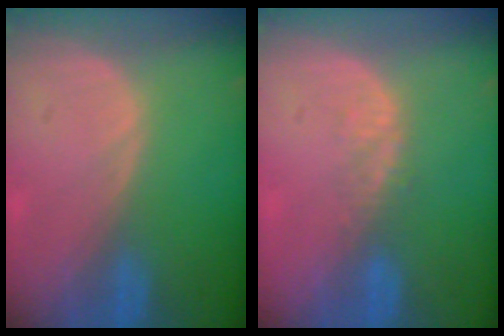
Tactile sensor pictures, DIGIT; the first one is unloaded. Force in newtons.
{"total": 2.5, "press": 1.9, "slide": 1.7}